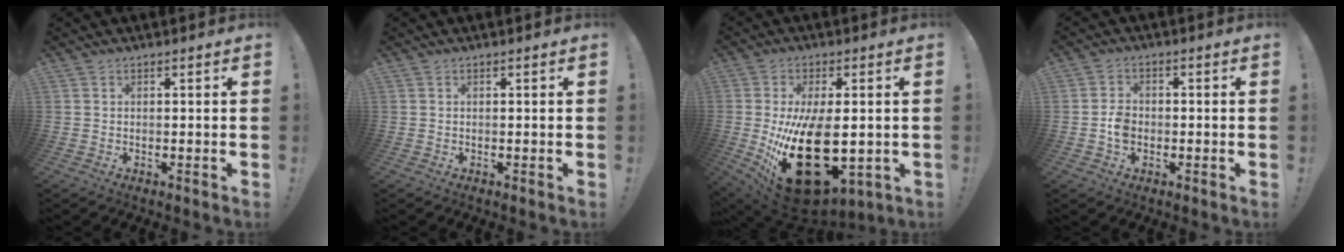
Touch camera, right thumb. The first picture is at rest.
{"total": 0.0}
{"total": 25.9, "force": [-2.8, 13.7, 21.8], "torque": [-0.389, -0.014, -0.019]}
{"total": 4.2, "force": [-1.4, 3.1, 2.4], "torque": [-0.033, 0.004, -0.026]}